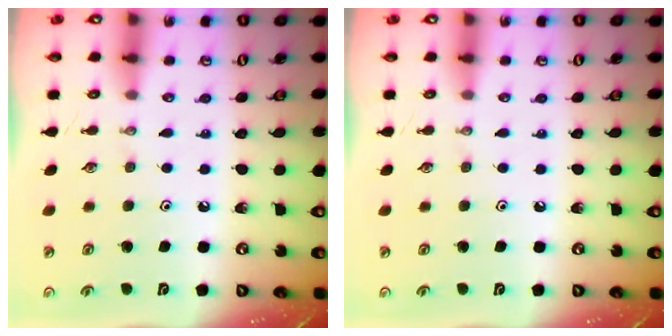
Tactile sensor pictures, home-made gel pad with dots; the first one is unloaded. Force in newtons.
{"total": 0.0}